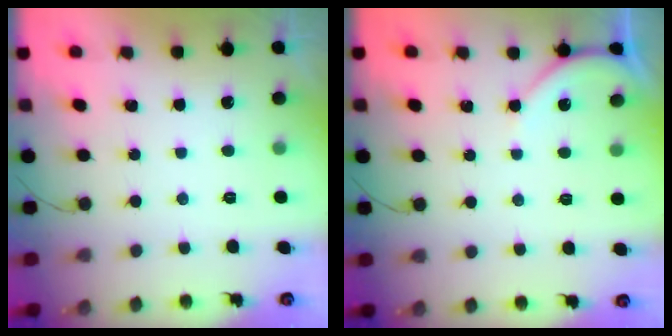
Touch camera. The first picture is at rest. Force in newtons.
{"total": 5.1, "press": 5.0, "slide": 0.8}